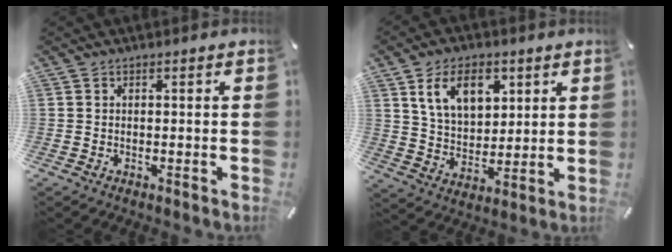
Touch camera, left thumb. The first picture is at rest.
{"total": 10.9, "force": [5.4, 7.3, 6.1], "torque": [-0.104, -0.006, 0.097]}